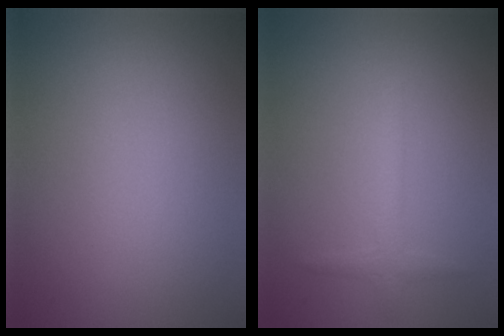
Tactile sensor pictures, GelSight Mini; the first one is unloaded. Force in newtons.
{"total": 1.7, "press": 1.7, "slide": 0.1}